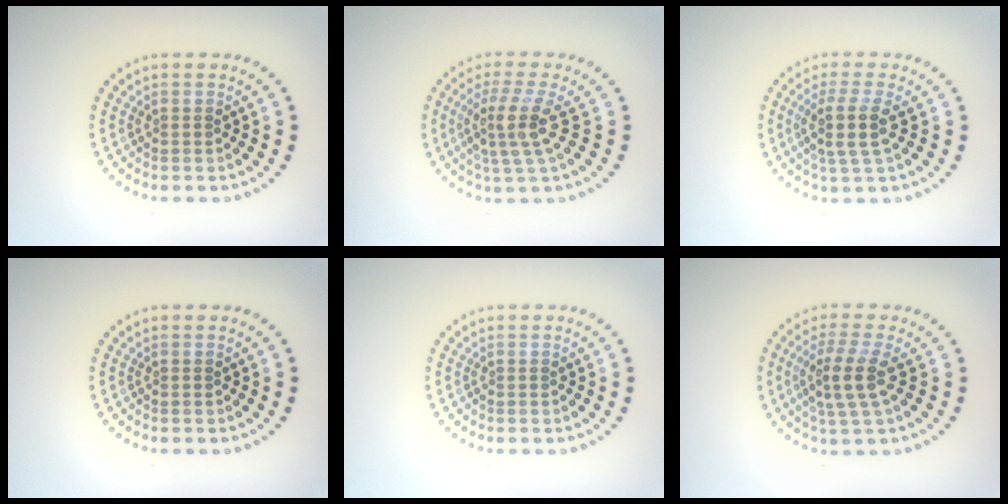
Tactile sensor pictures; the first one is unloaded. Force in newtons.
{"total": 3.7, "press": 2.7, "slide": 2.6}
{"total": 3.2, "press": 2.6, "slide": 2.0}
{"total": 0.0}
{"total": 0.0}
{"total": 3.8, "press": 3.3, "slide": 2.0}